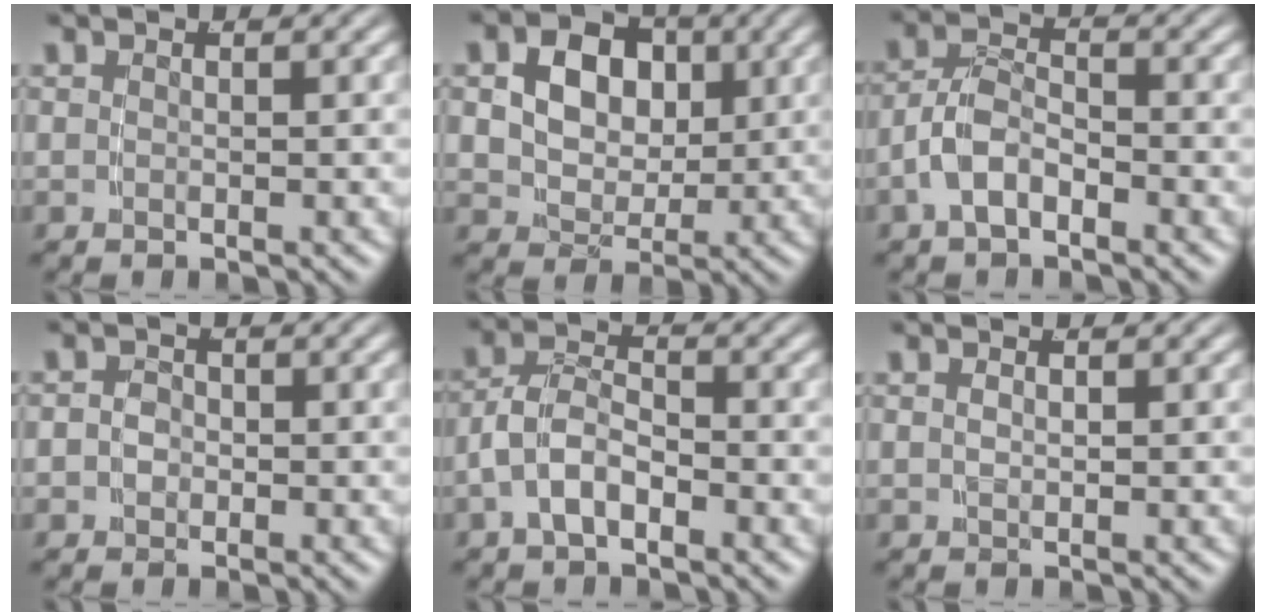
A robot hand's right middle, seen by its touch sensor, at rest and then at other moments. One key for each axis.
{"total": 7.6, "fx": 1.8, "fy": 6.0, "fz": 4.3, "tx": -0.084, "ty": -0.013, "tz": 0.029}
{"total": 3.9, "fx": -1.9, "fy": 2.5, "fz": 2.4, "tx": -0.049, "ty": -0.010, "tz": -0.032}
{"total": 2.1, "fx": -0.6, "fy": 1.9, "fz": 0.5, "tx": -0.022, "ty": -0.014, "tz": -0.009}
{"total": 4.0, "fx": -1.8, "fy": 2.4, "fz": 2.6, "tx": -0.053, "ty": -0.016, "tz": -0.026}
{"total": 0.8, "fx": 0.2, "fy": 0.3, "fz": 0.7, "tx": -0.007, "ty": 0.000, "tz": 0.008}